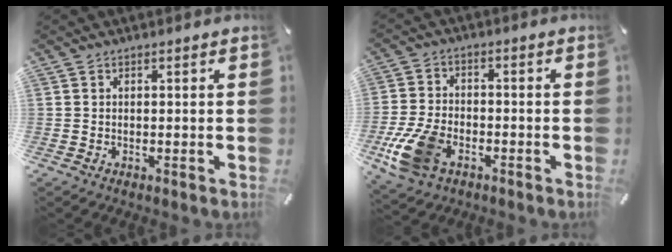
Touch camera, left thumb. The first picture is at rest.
{"total": 11.8, "force": [-5.3, 7.4, 7.5], "torque": [-0.163, 0.017, -0.094]}